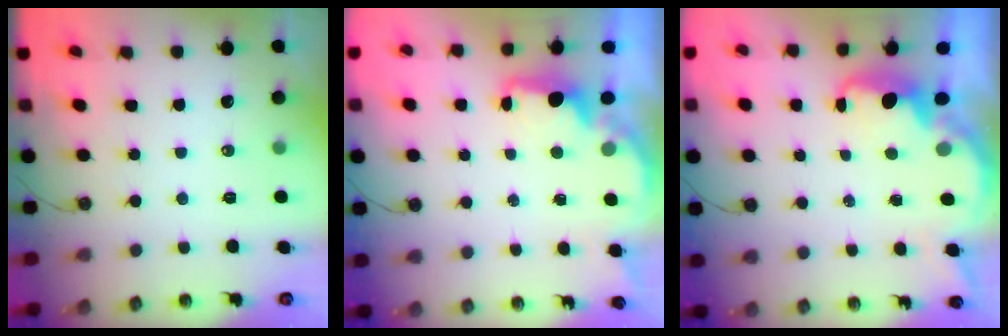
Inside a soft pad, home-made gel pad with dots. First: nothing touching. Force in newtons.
{"total": 2.5, "press": 2.3, "slide": 0.8}
{"total": 2.5, "press": 2.4, "slide": 0.7}